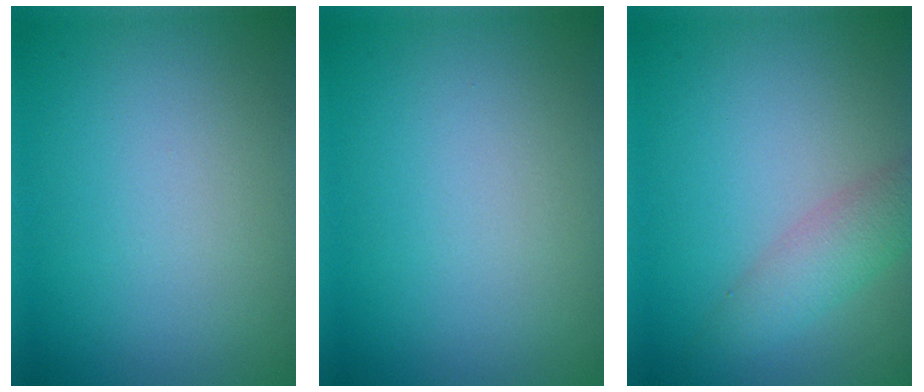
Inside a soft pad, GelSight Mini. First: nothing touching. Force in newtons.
{"total": 0.0}
{"total": 3.1, "press": 3.1, "slide": 0.1}